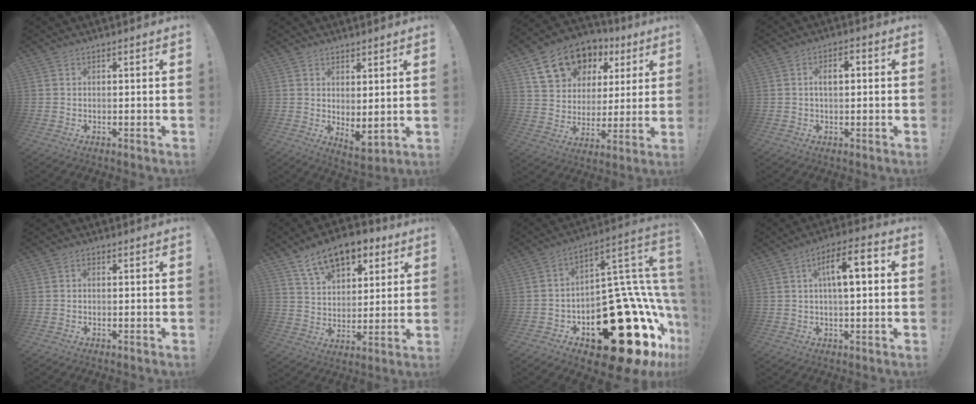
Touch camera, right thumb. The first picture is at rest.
{"total": 4.5, "force": [2.3, 1.6, 3.5], "torque": [-0.040, -0.029, 0.048]}
{"total": 17.4, "force": [9.3, 12.5, 7.8], "torque": [-0.119, -0.040, 0.186]}
{"total": 4.6, "force": [0.1, 2.7, 3.7], "torque": [-0.049, 0.005, -0.005]}
{"total": 0.7, "force": [-0.6, 0.3, 0.3], "torque": [-0.007, 0.002, -0.010]}
{"total": 14.1, "force": [9.1, 8.1, 7.2], "torque": [-0.115, -0.052, 0.170]}
{"total": 34.5, "force": [-13.7, 16.8, 26.8], "torque": [-0.291, 0.039, -0.169]}
{"total": 10.6, "force": [1.6, 4.0, 9.6], "torque": [-0.143, 0.006, 0.022]}